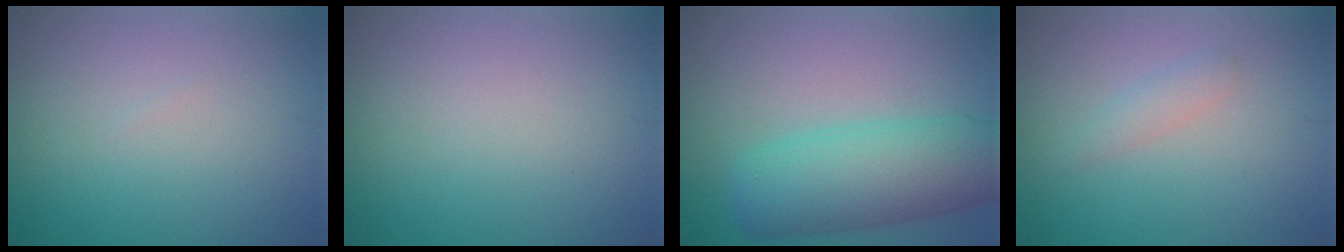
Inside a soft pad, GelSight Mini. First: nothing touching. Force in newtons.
{"total": 0.0}
{"total": 8.2, "press": 8.2, "slide": 0.2}
{"total": 1.3, "press": 1.3, "slide": 0.1}